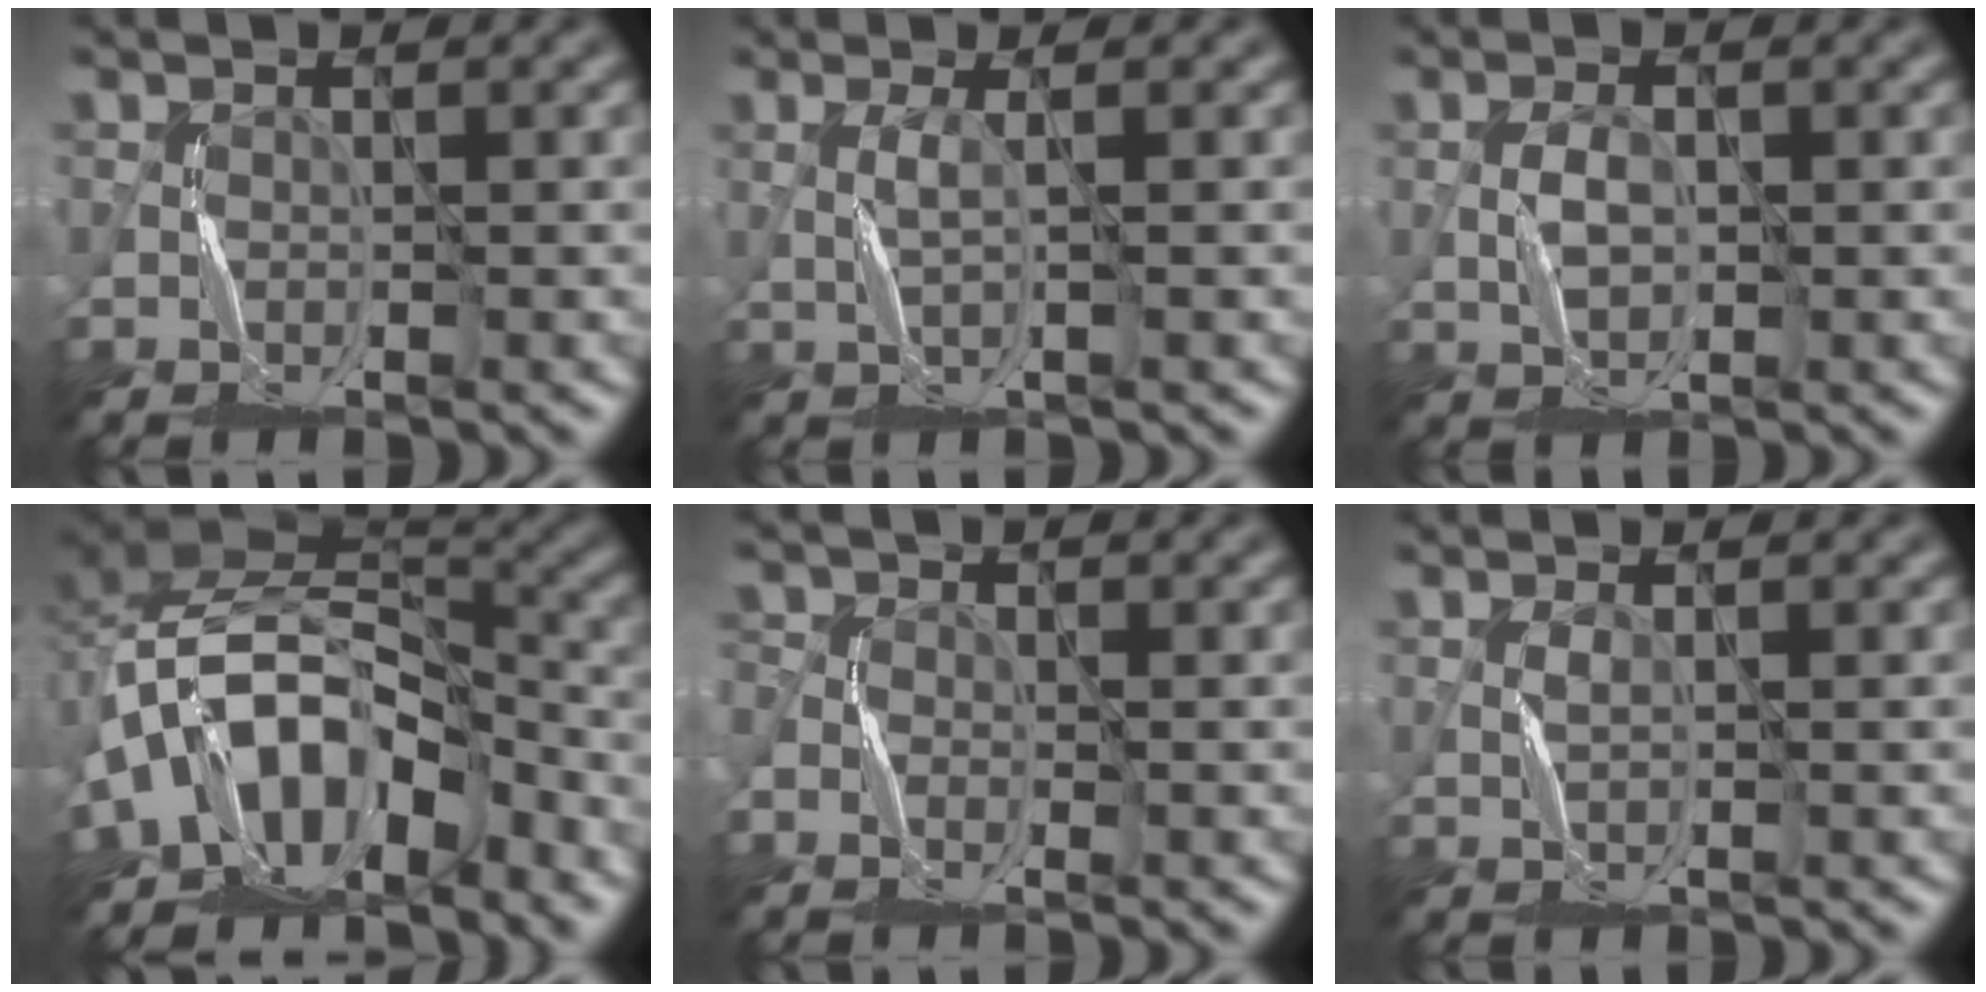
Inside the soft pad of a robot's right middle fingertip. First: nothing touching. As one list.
[{"total": 1.2, "force": [0.5, -0.1, 1.1], "torque": [-0.026, 0.001, 0.008]}, {"total": 1.5, "force": [0.2, 0.8, 1.3], "torque": [-0.028, 0.002, 0.005]}, {"total": 10.5, "force": [-5.7, 6.3, 6.2], "torque": [-0.094, 0.009, -0.106]}, {"total": 1.8, "force": [-0.7, 1.1, 1.3], "torque": [-0.034, -0.003, -0.013]}, {"total": 0.7, "force": [0.6, -0.2, 0.3], "torque": [-0.010, 0.001, 0.011]}]